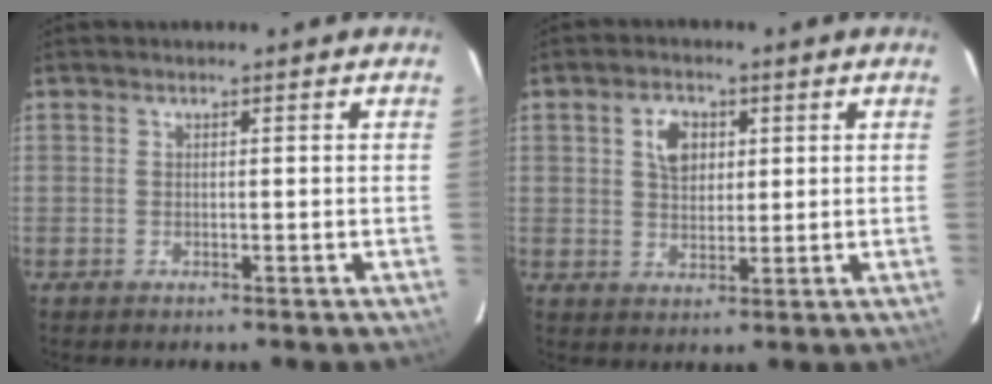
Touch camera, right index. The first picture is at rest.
{"total": 5.3, "force": [1.8, 3.7, 3.4], "torque": [-0.052, 0.014, 0.035]}